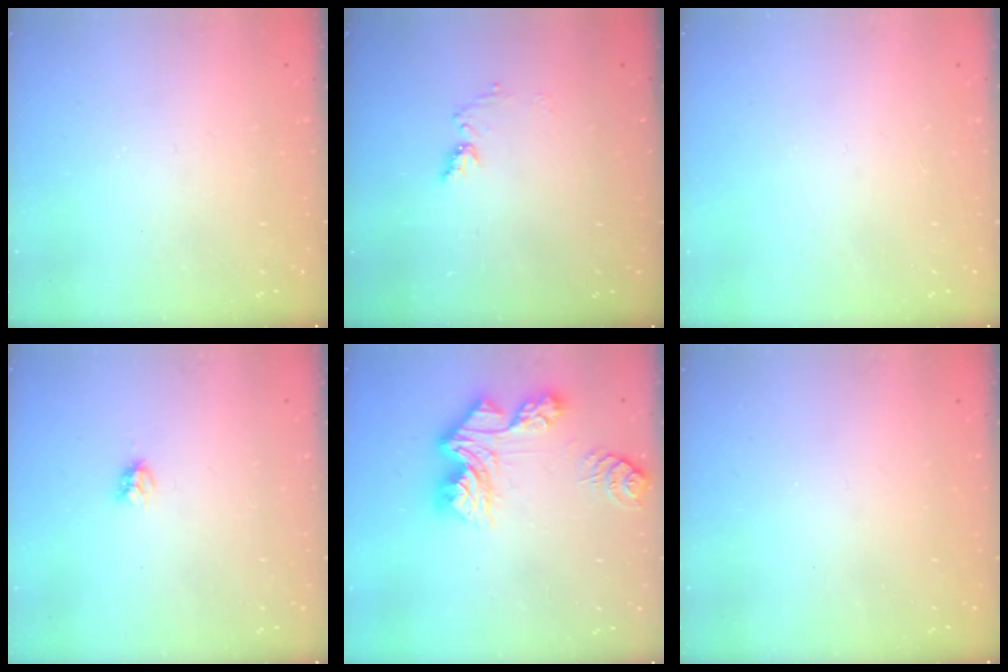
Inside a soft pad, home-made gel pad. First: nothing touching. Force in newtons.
{"total": 5.7, "press": 5.6, "slide": 0.6}
{"total": 0.0}
{"total": 3.9, "press": 3.9, "slide": 0.4}
{"total": 14.6, "press": 14.5, "slide": 1.3}
{"total": 0.0}